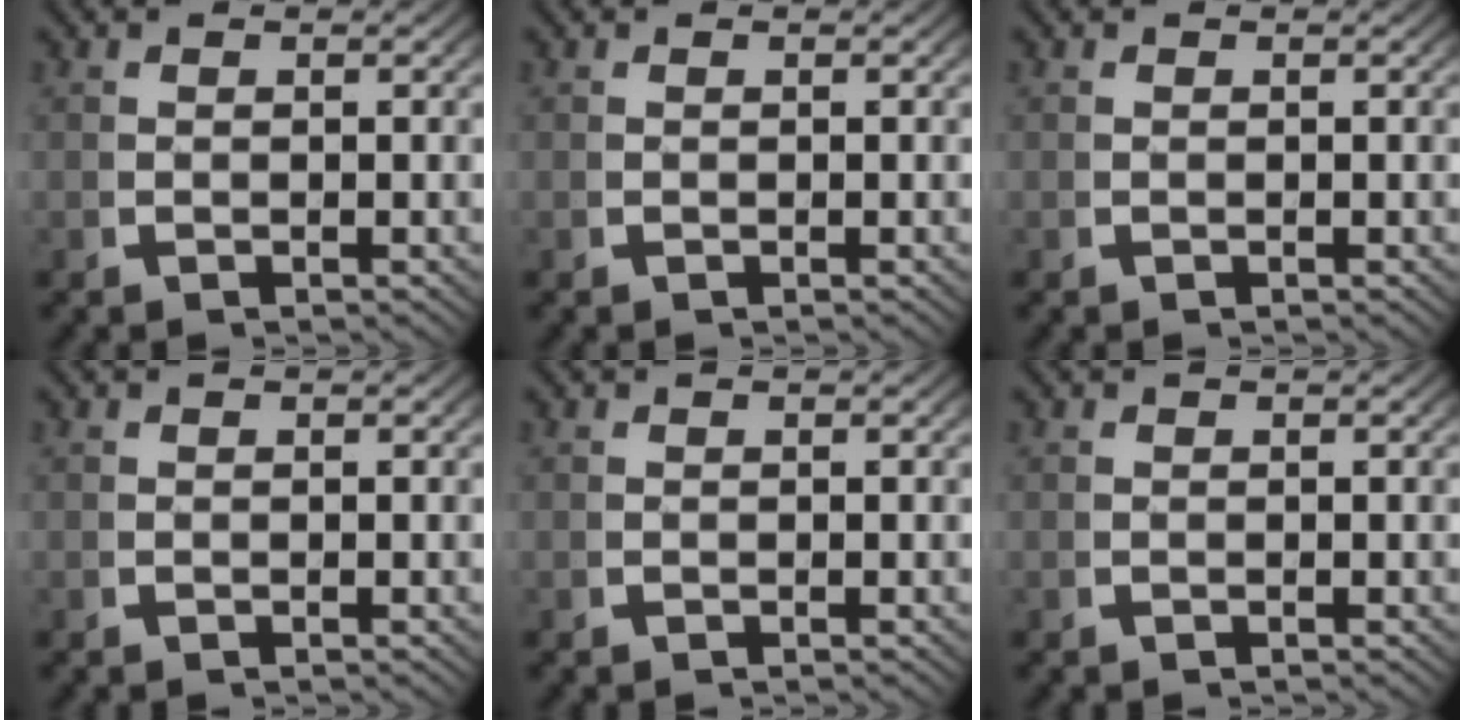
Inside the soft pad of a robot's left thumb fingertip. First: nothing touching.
{"total": 0.0}
{"total": 0.0}
{"total": 0.0}
{"total": 0.0}
{"total": 0.0}